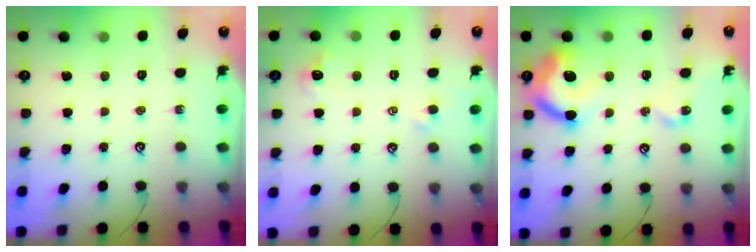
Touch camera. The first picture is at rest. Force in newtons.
{"total": 1.0, "press": 0.5, "slide": 0.8}
{"total": 16.8, "press": 16.7, "slide": 1.7}